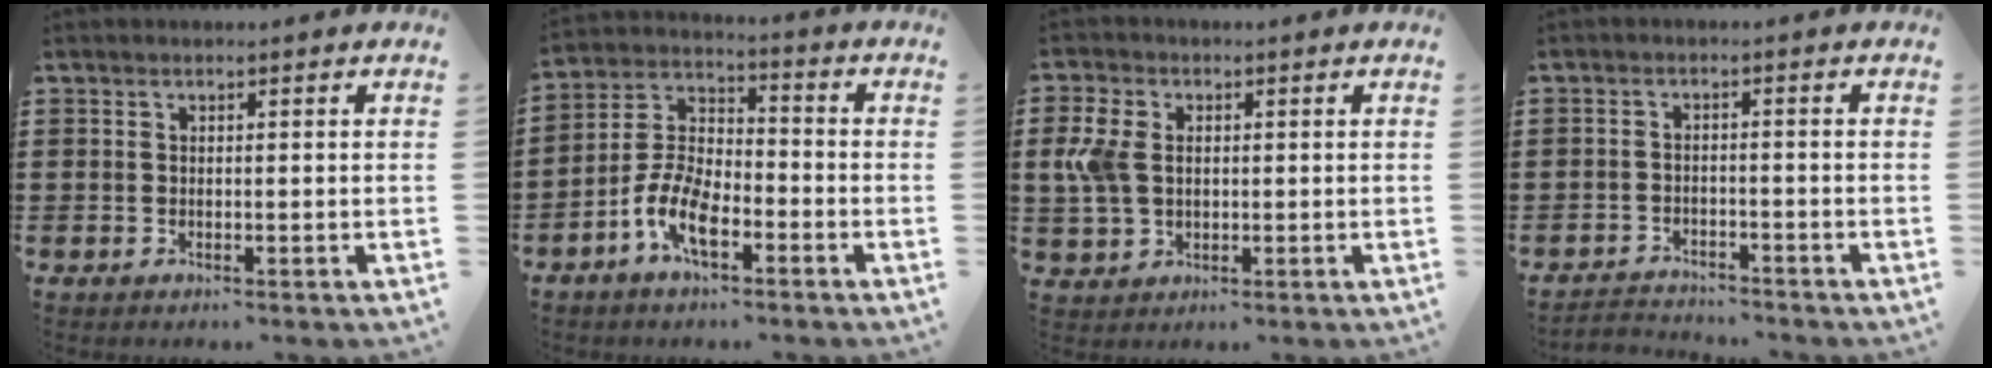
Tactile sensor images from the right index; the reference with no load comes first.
{"total": 8.4, "force": [-4.5, 3.8, 6.0], "torque": [-0.156, -0.006, -0.093]}
{"total": 6.1, "force": [0.7, 4.3, 4.3], "torque": [-0.128, 0.000, 0.002]}
{"total": 2.6, "force": [-2.6, 0.3, -0.3], "torque": [-0.004, 0.000, -0.058]}